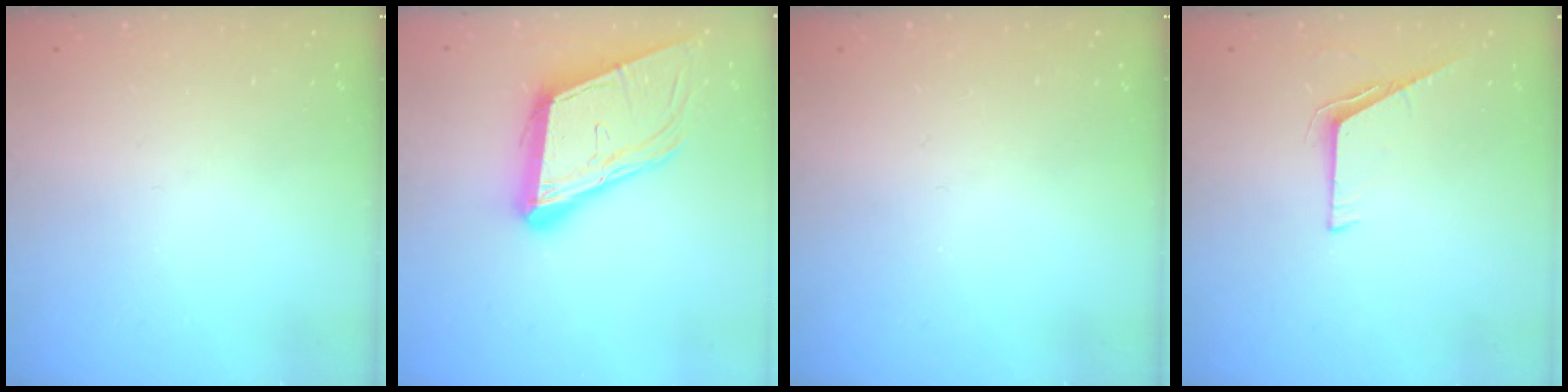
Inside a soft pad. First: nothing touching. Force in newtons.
{"total": 16.6, "press": 16.1, "slide": 4.0}
{"total": 0.0}
{"total": 5.4, "press": 5.3, "slide": 0.6}